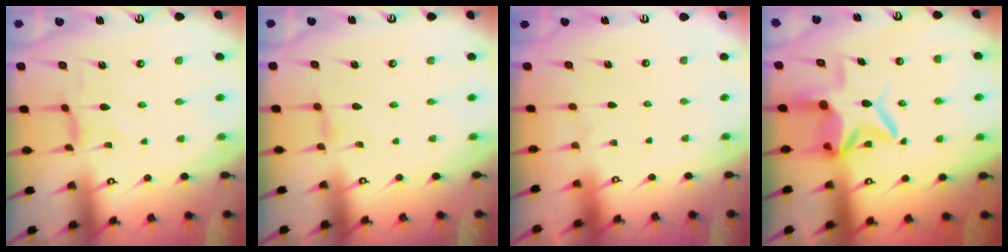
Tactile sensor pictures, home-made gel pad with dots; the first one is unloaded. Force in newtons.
{"total": 0.9, "press": 0.8, "slide": 0.4}
{"total": 0.0}
{"total": 9.7, "press": 9.7, "slide": 1.1}